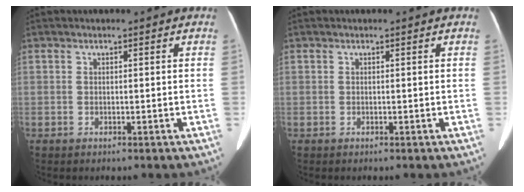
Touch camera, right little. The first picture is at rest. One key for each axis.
{"total": 0.0}